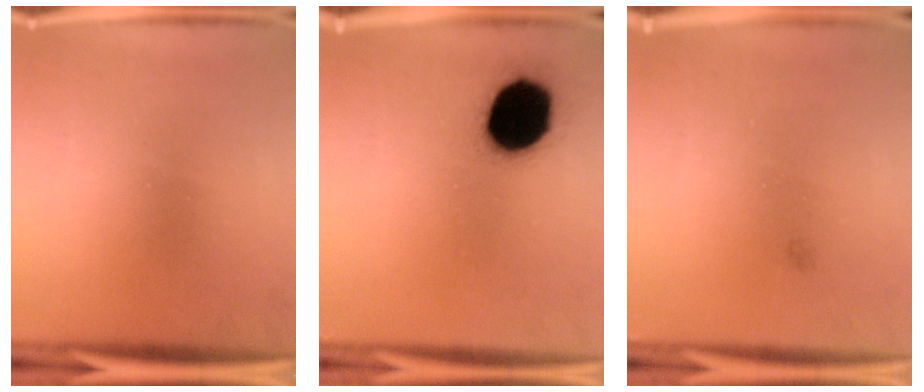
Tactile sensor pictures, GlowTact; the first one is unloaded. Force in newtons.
{"total": 19.1}
{"total": 0.6}